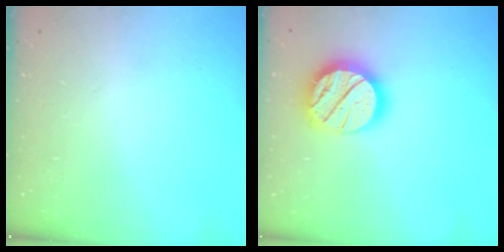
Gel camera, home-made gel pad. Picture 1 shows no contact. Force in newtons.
{"total": 19.9, "press": 19.8, "slide": 1.7}